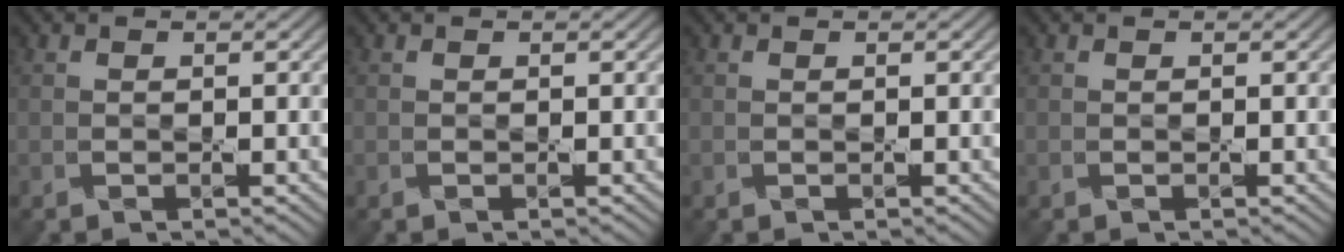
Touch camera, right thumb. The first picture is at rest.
{"total": 0.0}
{"total": 0.0}
{"total": 0.0}